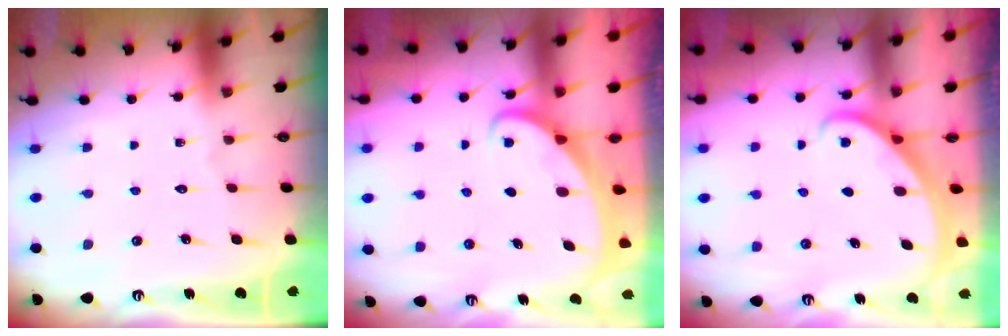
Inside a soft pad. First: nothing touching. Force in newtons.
{"total": 1.8, "press": 1.8, "slide": 0.1}
{"total": 2.0, "press": 2.0, "slide": 0.2}